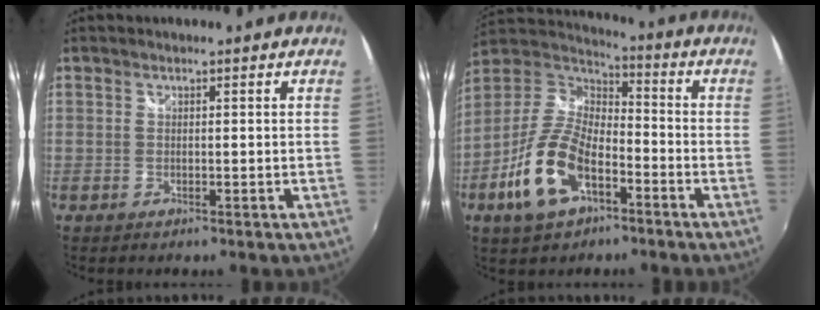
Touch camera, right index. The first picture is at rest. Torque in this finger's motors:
{"motor_torque": [0.98, -0.87, 0.89, 0.21]}